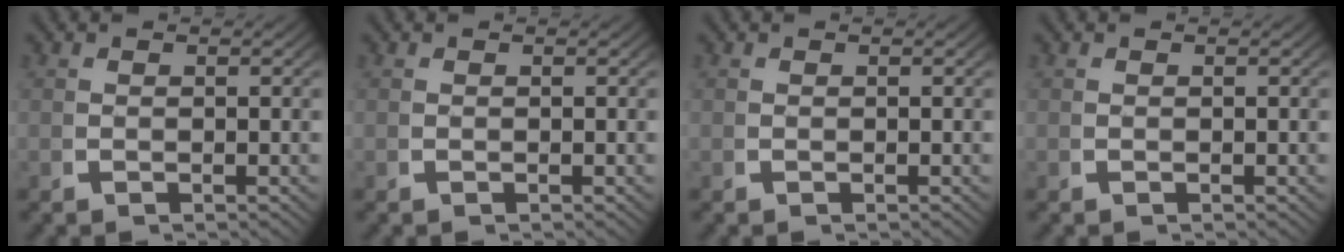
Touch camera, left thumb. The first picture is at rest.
{"total": 0.0}
{"total": 0.0}
{"total": 0.0}